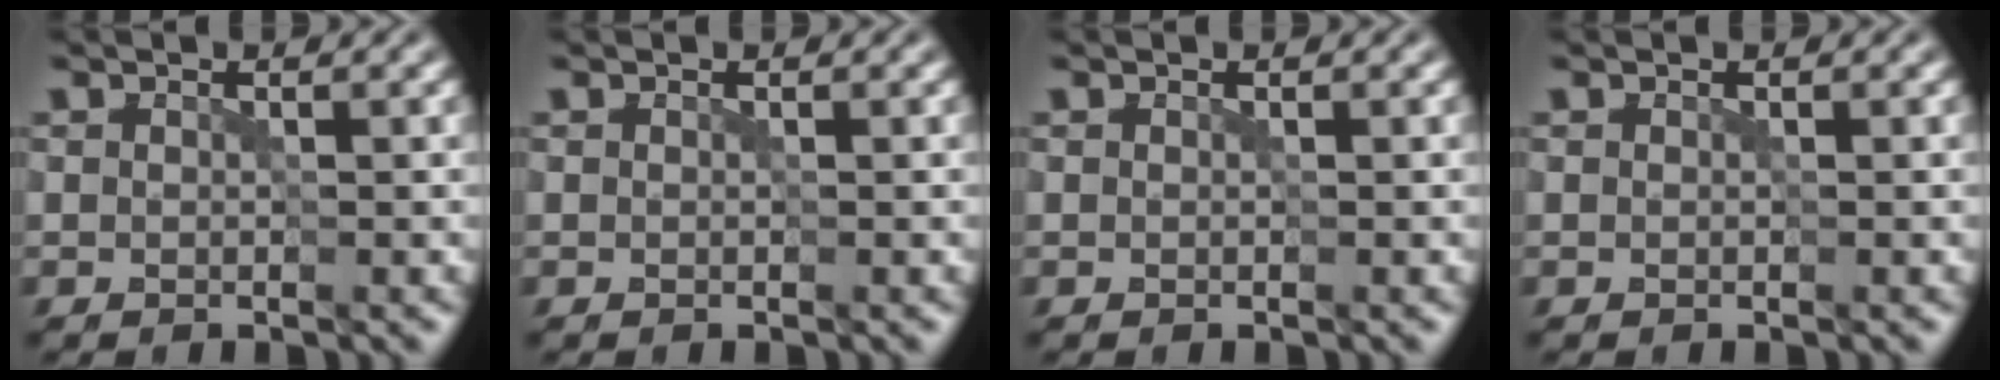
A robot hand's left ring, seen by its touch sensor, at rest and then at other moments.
{"total": 0.0}
{"total": 0.0}
{"total": 0.0}